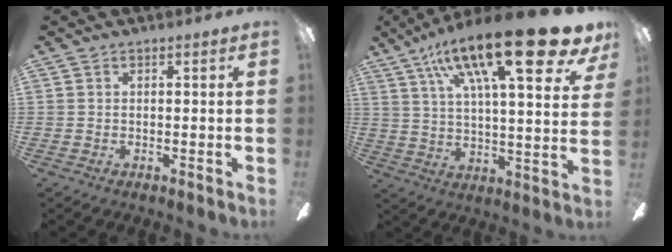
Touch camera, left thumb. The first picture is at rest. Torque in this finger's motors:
{"motor_torque": [2.12, 2.14, 1.64, -1.13, 0.40]}